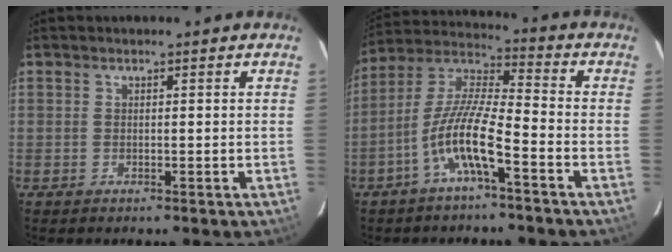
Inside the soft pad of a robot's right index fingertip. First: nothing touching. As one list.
[{"total": 10.8, "force": [-5.2, 1.6, 9.4], "torque": [-0.199, 0.006, -0.103]}]